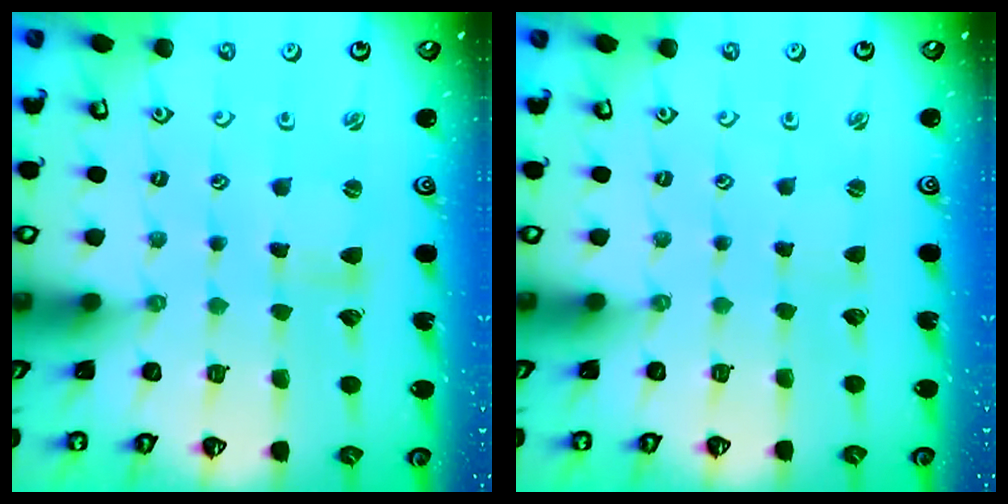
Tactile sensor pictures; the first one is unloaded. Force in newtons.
{"total": 0.0}